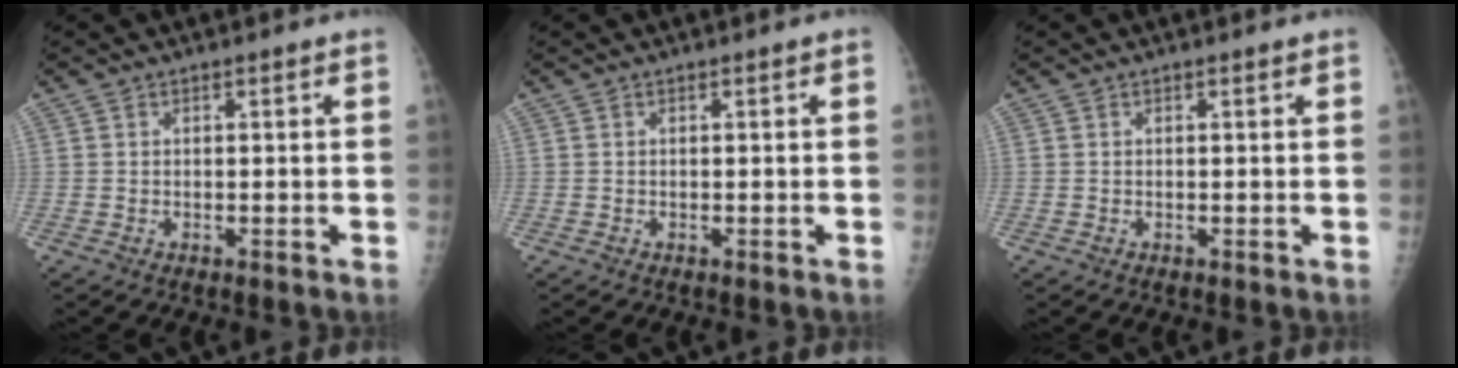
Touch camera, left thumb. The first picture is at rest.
{"total": 0.0}
{"total": 0.0}